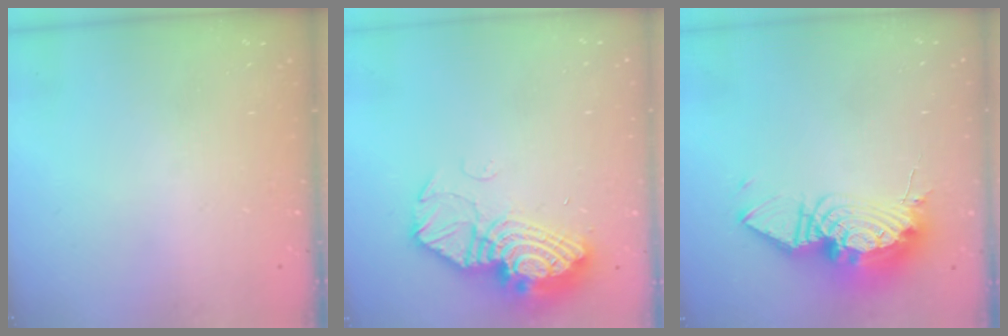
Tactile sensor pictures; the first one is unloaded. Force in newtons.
{"total": 15.3, "press": 15.3, "slide": 0.9}
{"total": 16.1, "press": 16.1, "slide": 1.3}